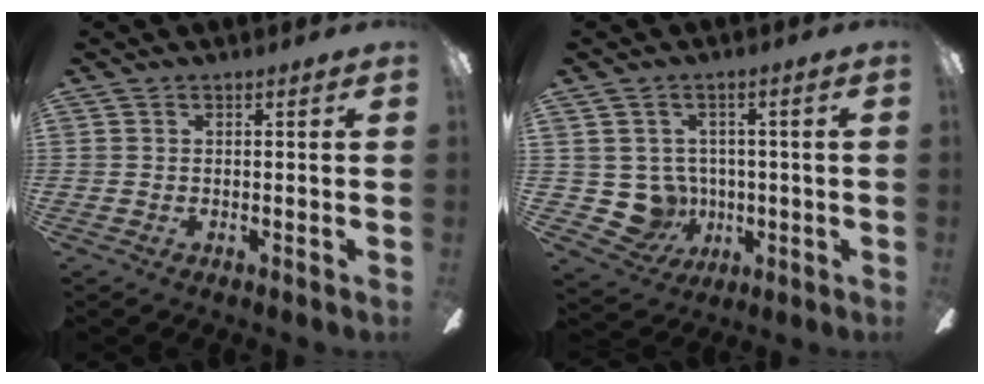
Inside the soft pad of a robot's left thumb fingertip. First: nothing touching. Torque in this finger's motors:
{"motor_torque": [0.15, 0.74, -0.18, 0.01, 0.01]}